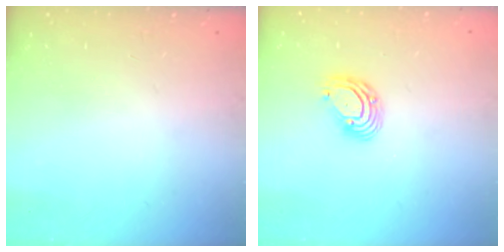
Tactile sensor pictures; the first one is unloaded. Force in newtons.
{"total": 6.5, "press": 6.5, "slide": 1.1}